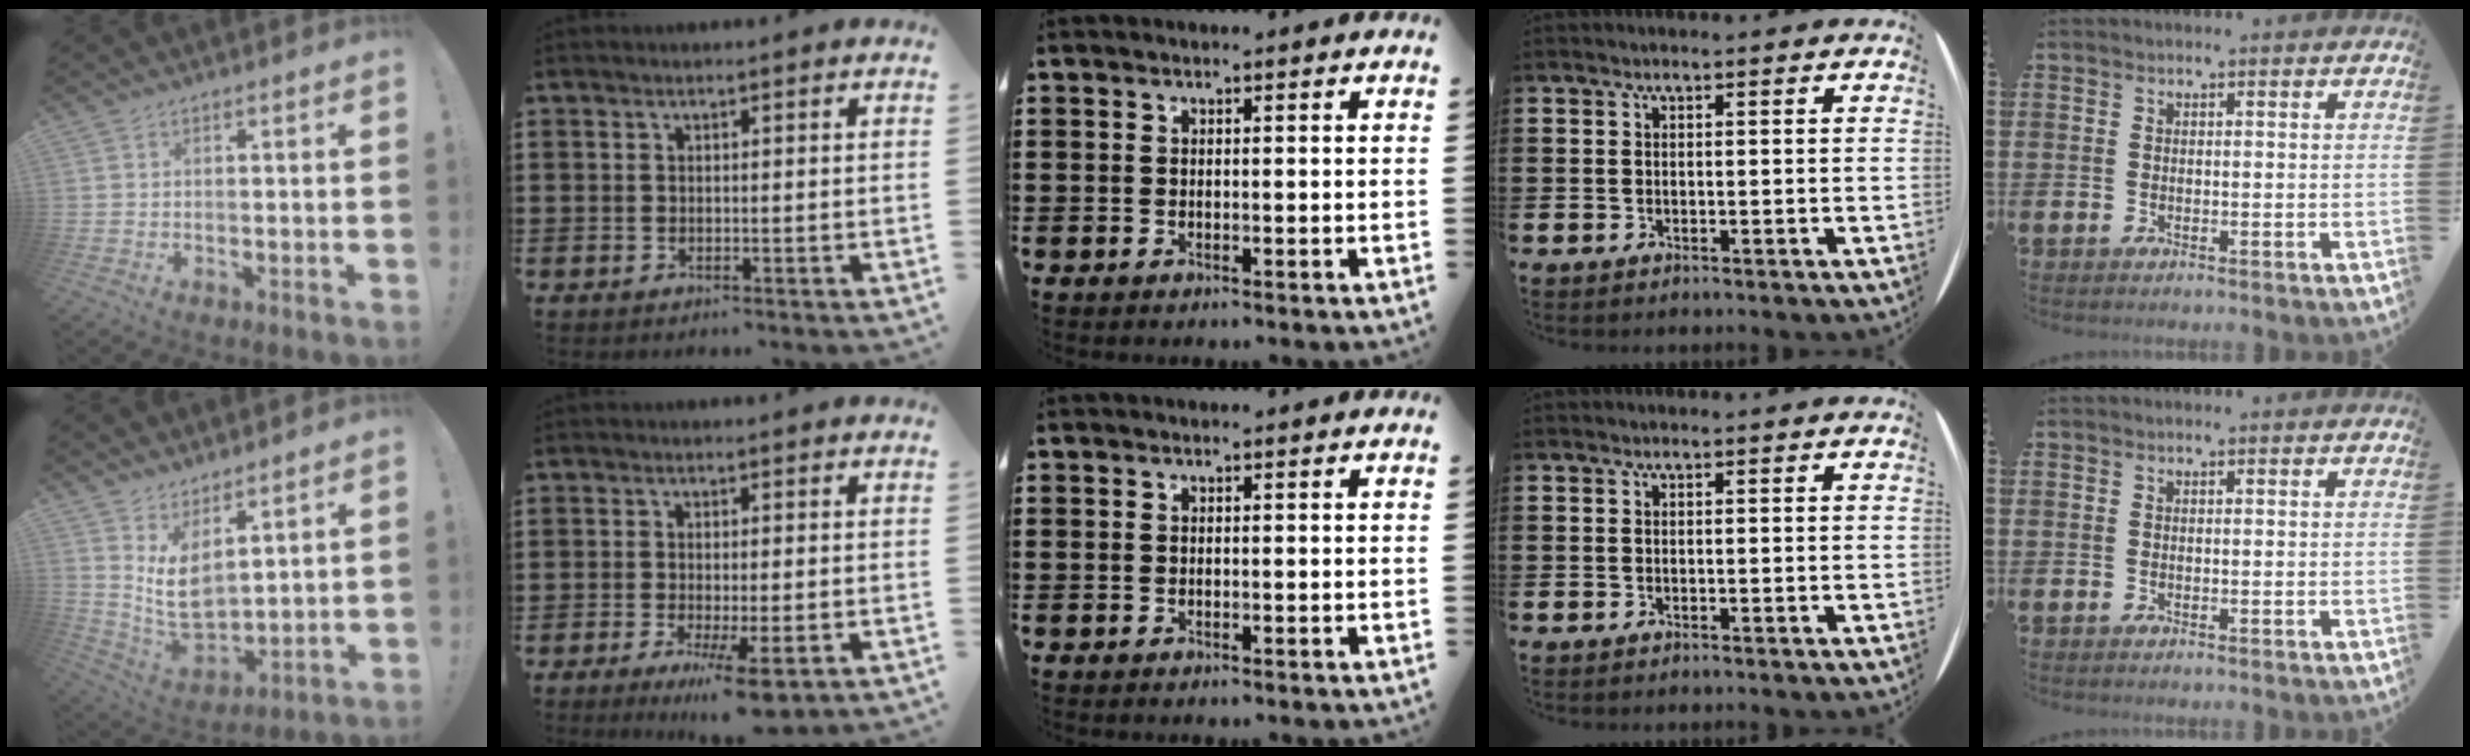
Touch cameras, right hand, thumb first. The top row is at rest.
{"thumb": {"total": 9.9, "force": [5.0, 6.2, 5.9], "torque": [-0.105, -0.060, 0.104]}, "index": {"total": 5.4, "force": [-2.7, 0.7, 4.6], "torque": [-0.086, -0.011, -0.046]}}